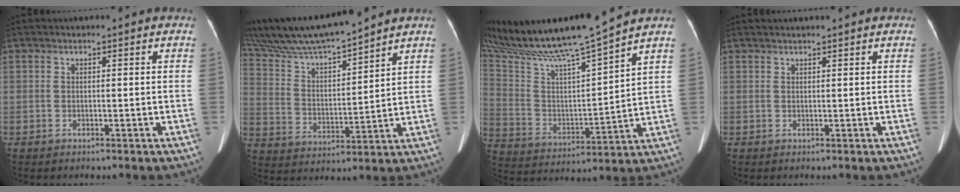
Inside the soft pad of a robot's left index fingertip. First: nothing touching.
{"total": 16.1, "force": [14.5, 0.6, 7.0], "torque": [-0.141, 0.010, 0.274]}
{"total": 18.0, "force": [16.2, -1.6, 7.8], "torque": [-0.160, -0.020, 0.294]}
{"total": 1.7, "force": [1.6, 0.0, 0.8], "torque": [-0.009, 0.021, 0.028]}